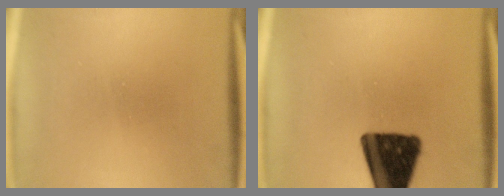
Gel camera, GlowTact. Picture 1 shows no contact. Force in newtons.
{"total": 17.7}